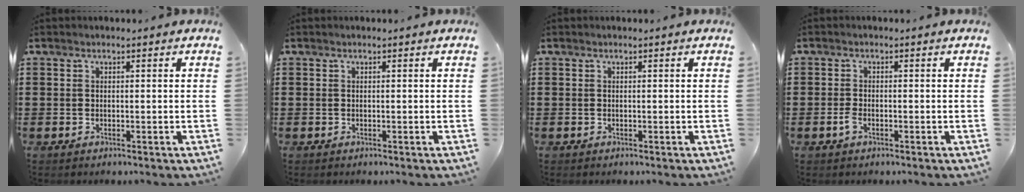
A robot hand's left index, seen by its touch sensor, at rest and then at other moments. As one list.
[{"total": 0.0}, {"total": 0.0}, {"total": 1.7, "force": [-0.8, 0.7, 1.4], "torque": [-0.043, -0.006, -0.019]}]